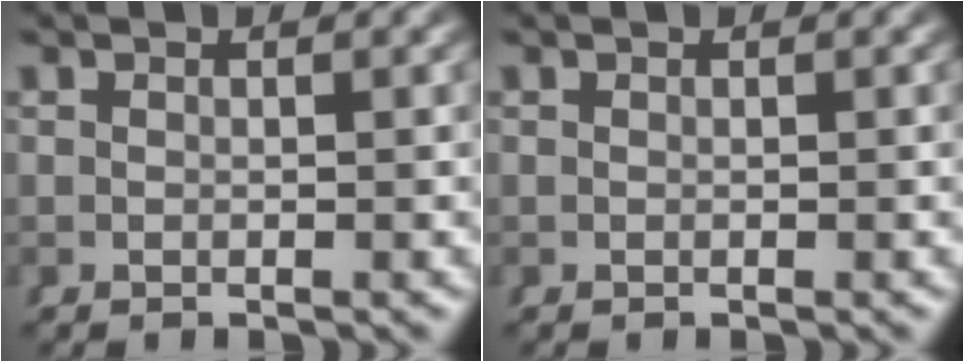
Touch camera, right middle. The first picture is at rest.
{"total": 0.0}